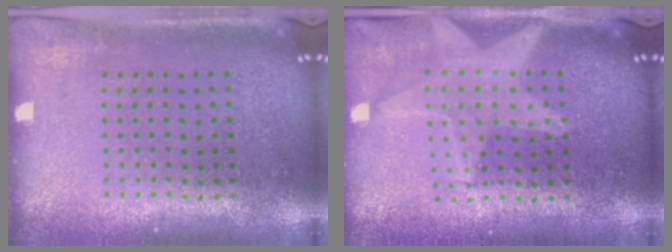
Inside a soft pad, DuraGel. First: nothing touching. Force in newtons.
{"total": 1.3, "press": 1.3, "slide": 0.5}